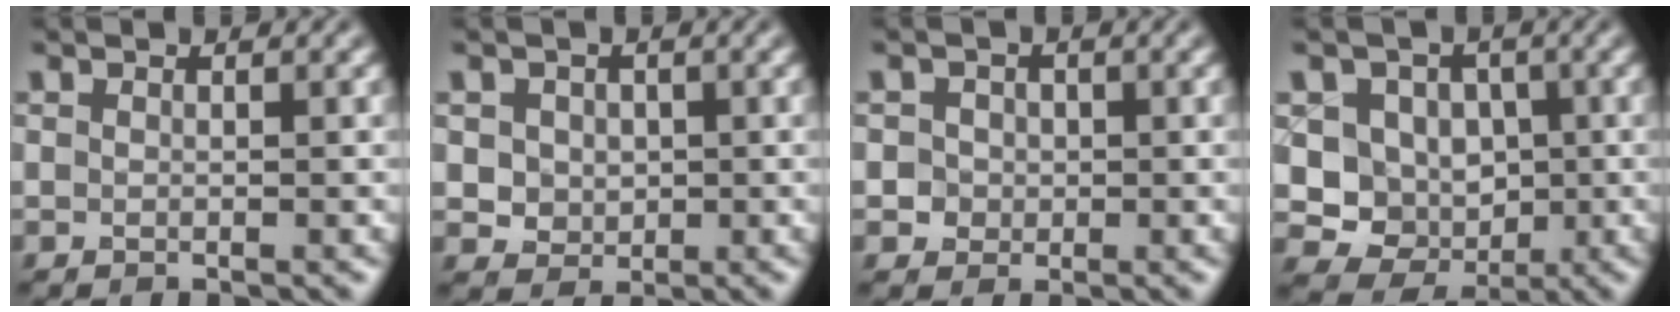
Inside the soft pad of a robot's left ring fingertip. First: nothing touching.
{"total": 2.7, "force": [0.5, 2.4, 1.1], "torque": [-0.020, 0.003, 0.015]}
{"total": 2.5, "force": [0.3, 2.4, 0.7], "torque": [0.003, 0.006, 0.001]}
{"total": 6.9, "force": [0.2, 6.3, 2.8], "torque": [-0.031, 0.002, -0.015]}